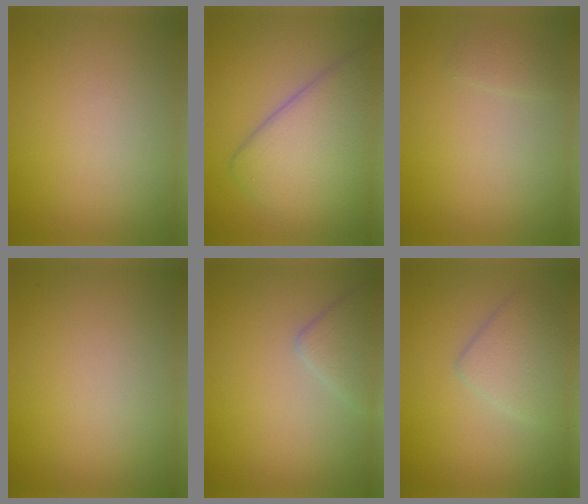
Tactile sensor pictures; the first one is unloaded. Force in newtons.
{"total": 6.7, "press": 6.7, "slide": 0.1}
{"total": 0.9, "press": 0.9, "slide": 0.0}
{"total": 0.0}
{"total": 2.6, "press": 2.6, "slide": 0.1}
{"total": 3.1, "press": 3.1, "slide": 0.4}